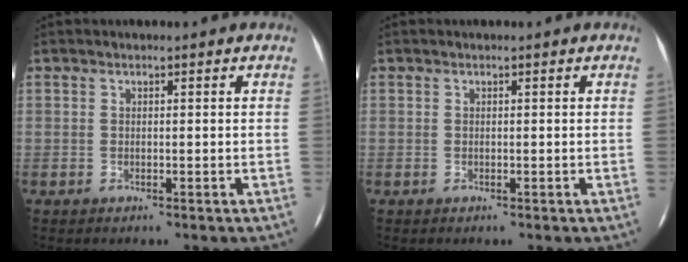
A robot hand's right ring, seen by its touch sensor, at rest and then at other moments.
{"total": 0.0}